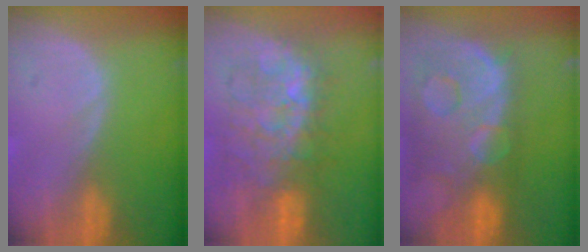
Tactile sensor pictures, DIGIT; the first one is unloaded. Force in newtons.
{"total": 9.3, "press": 9.2, "slide": 1.6}
{"total": 13.8, "press": 11.2, "slide": 8.0}